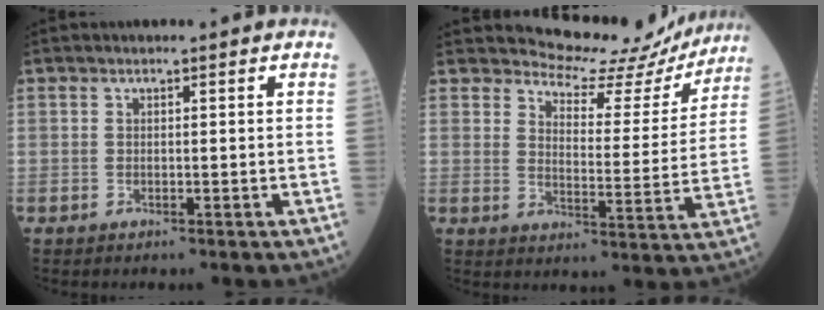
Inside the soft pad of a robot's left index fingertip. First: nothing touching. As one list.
[{"total": 12.9, "force": [12.4, 3.6, 0.7], "torque": [0.001, -0.027, 0.143]}]